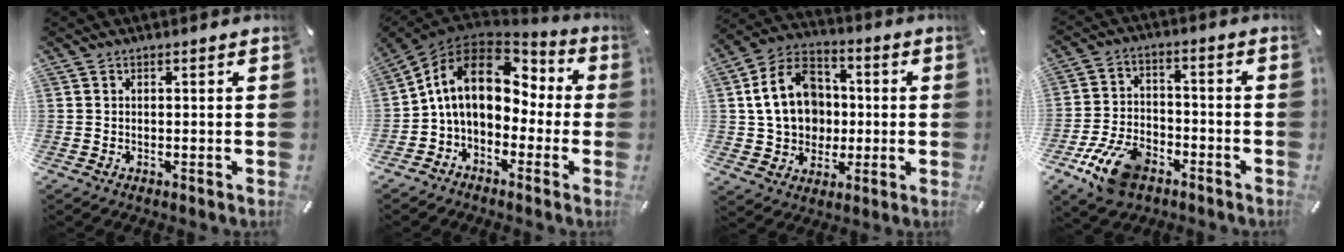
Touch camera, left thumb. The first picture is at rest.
{"total": 15.5, "force": [2.5, 11.3, 10.3], "torque": [-0.197, 0.006, 0.041]}
{"total": 15.7, "force": [-0.1, 13.3, 8.4], "torque": [-0.174, 0.026, 0.004]}
{"total": 12.2, "force": [-7.0, 7.1, 7.0], "torque": [-0.135, 0.040, -0.124]}